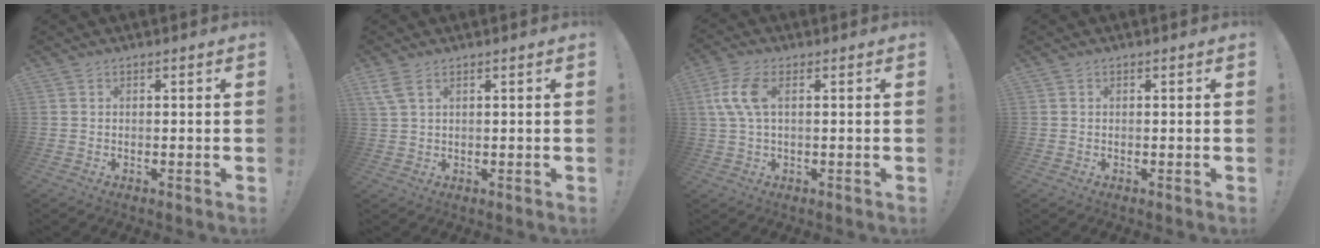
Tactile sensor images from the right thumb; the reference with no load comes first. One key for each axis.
{"total": 4.1, "fx": 2.2, "fy": 1.8, "fz": 3.1, "tx": -0.070, "ty": 0.002, "tz": 0.044}
{"total": 8.1, "fx": 1.5, "fy": 3.5, "fz": 7.1, "tx": -0.155, "ty": 0.002, "tz": 0.031}
{"total": 0.0}